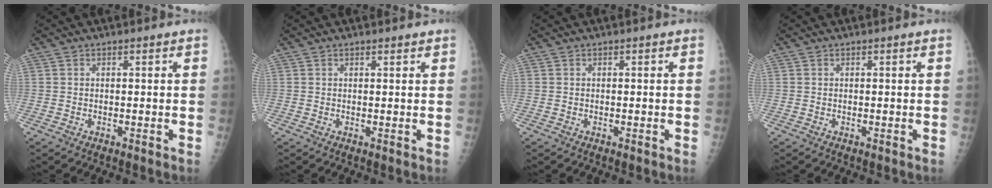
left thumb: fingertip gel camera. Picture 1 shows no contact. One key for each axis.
{"total": 0.8, "fx": 0.7, "fy": 0.2, "fz": 0.3, "tx": -0.006, "ty": -0.004, "tz": 0.011}
{"total": 0.0}
{"total": 0.0}